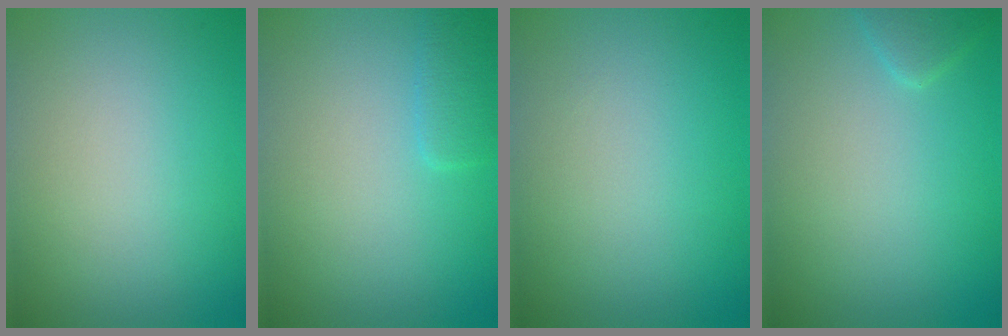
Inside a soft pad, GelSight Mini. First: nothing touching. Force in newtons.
{"total": 1.5, "press": 1.5, "slide": 0.1}
{"total": 0.0}
{"total": 1.4, "press": 1.4, "slide": 0.1}